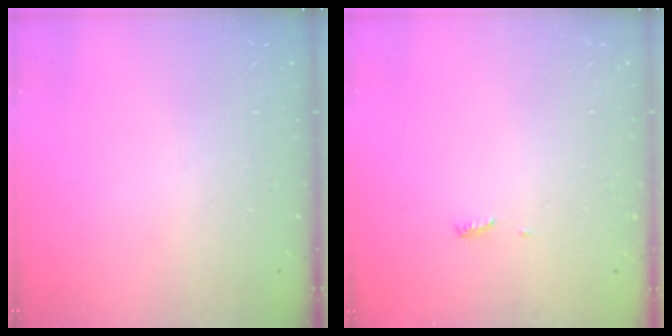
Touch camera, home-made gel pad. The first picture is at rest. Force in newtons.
{"total": 3.6, "press": 3.6, "slide": 0.5}